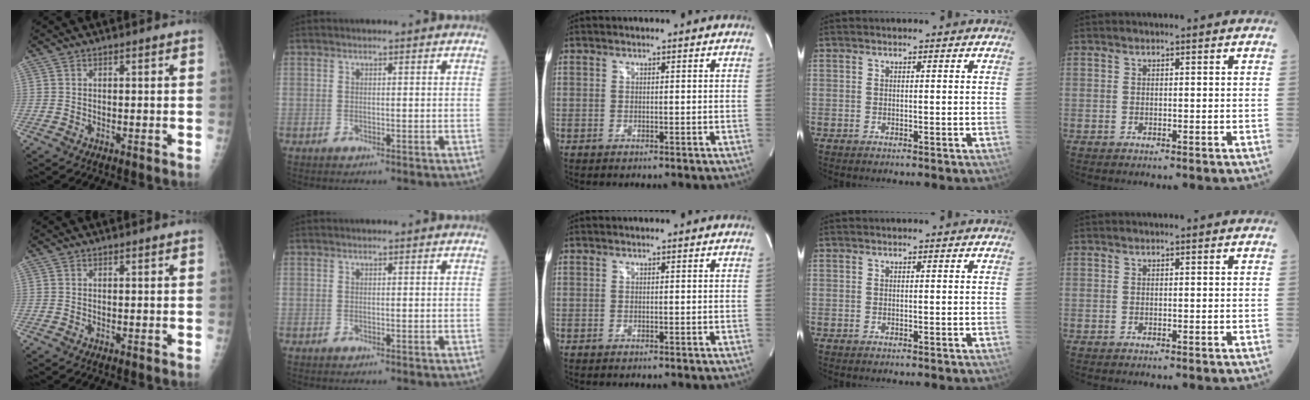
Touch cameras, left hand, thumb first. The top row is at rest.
{}